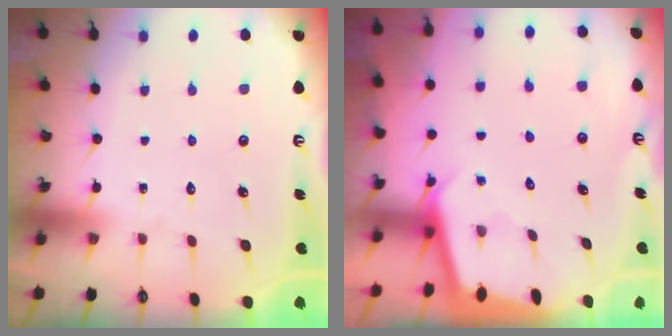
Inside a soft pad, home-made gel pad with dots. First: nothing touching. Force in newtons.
{"total": 1.8, "press": 1.8, "slide": 0.1}